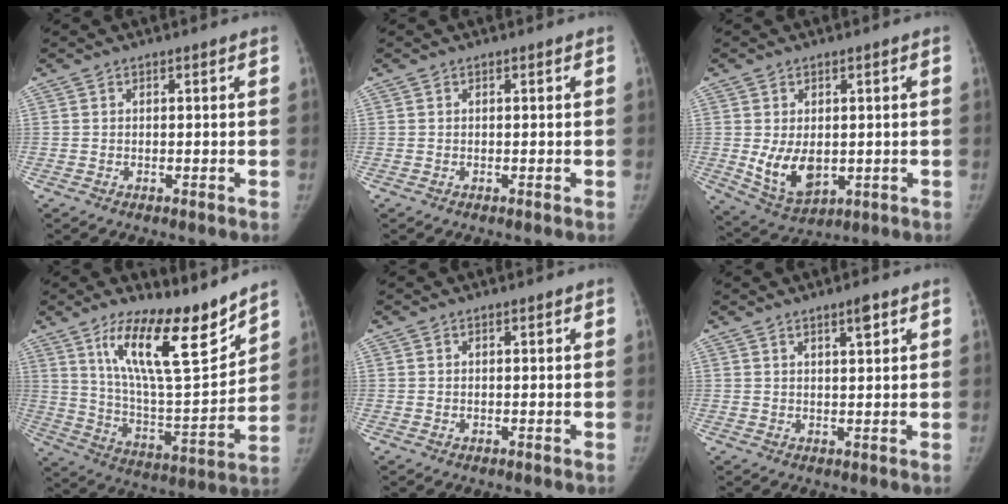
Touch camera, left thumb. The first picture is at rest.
{"total": 0.0}
{"total": 8.6, "force": [-0.4, 5.6, 6.5], "torque": [-0.098, -0.016, 0.012]}
{"total": 18.9, "force": [12.8, 4.8, 13.1], "torque": [-0.182, -0.087, 0.227]}
{"total": 0.0}
{"total": 3.0, "force": [1.8, 0.6, 2.4], "torque": [-0.032, -0.011, 0.029]}